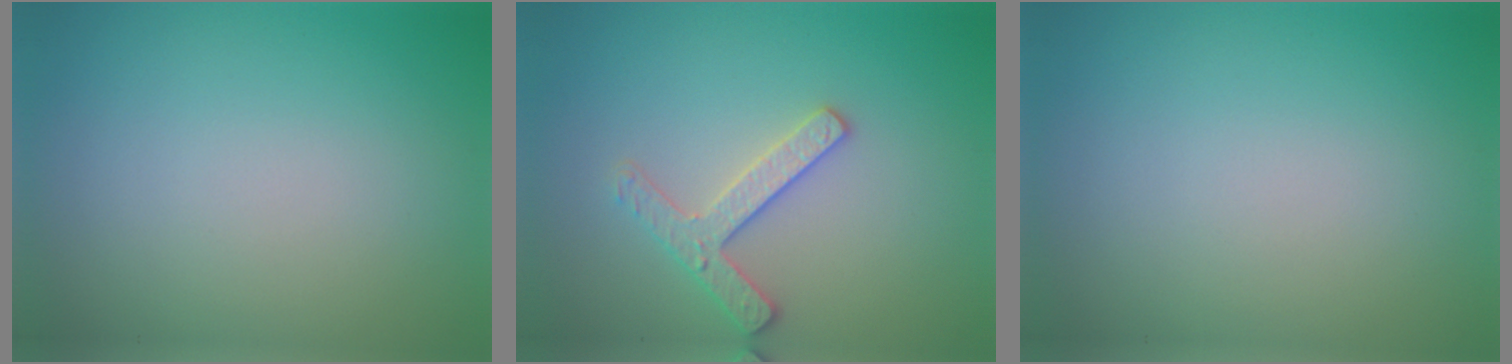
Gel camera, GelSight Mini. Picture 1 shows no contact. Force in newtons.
{"total": 2.5, "press": 2.5, "slide": 0.3}
{"total": 0.0}